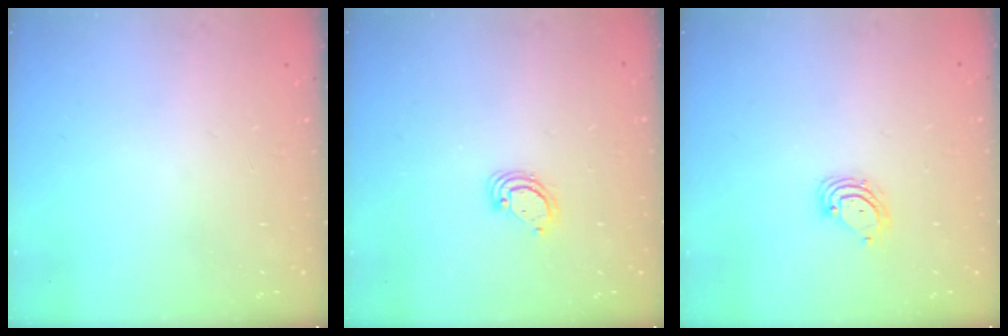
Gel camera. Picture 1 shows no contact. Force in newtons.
{"total": 3.5, "press": 3.5, "slide": 0.1}
{"total": 4.7, "press": 4.7, "slide": 0.6}